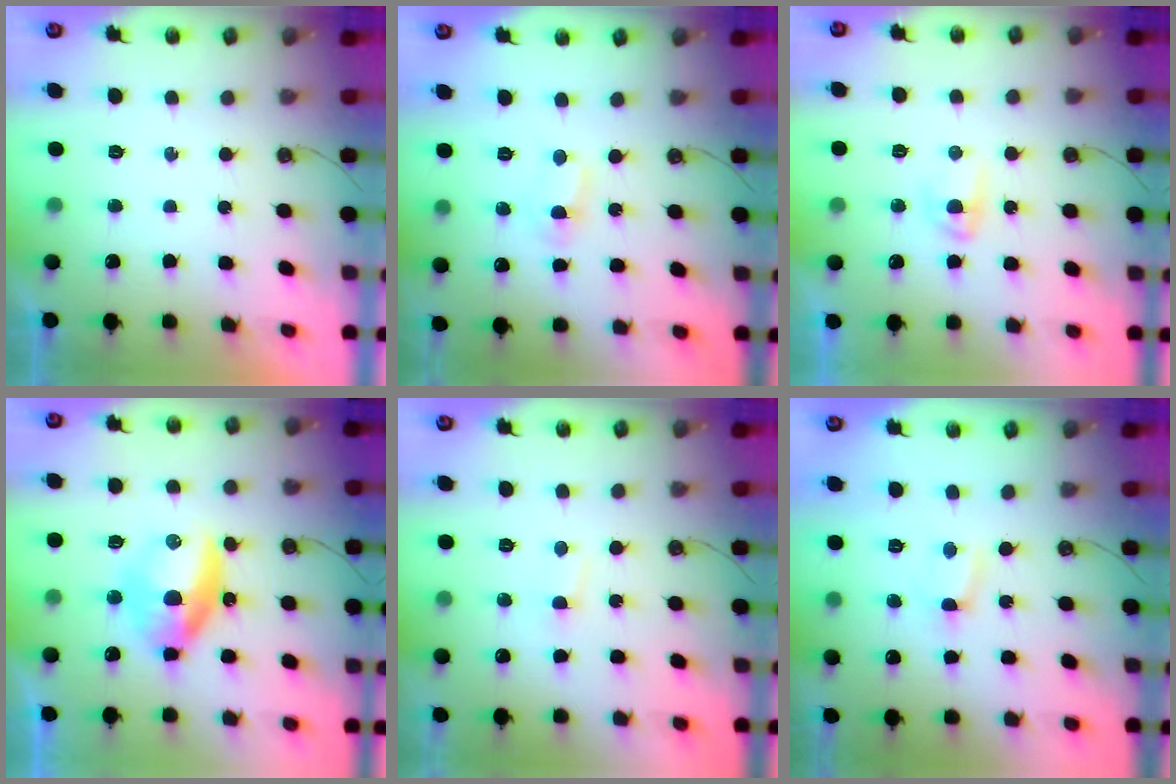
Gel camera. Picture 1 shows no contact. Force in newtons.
{"total": 1.2, "press": 1.0, "slide": 0.7}
{"total": 13.6, "press": 5.9, "slide": 12.2}
{"total": 10.1, "press": 10.0, "slide": 1.6}
{"total": 6.6, "press": 1.0, "slide": 6.6}
{"total": 0.5, "press": 0.3, "slide": 0.4}